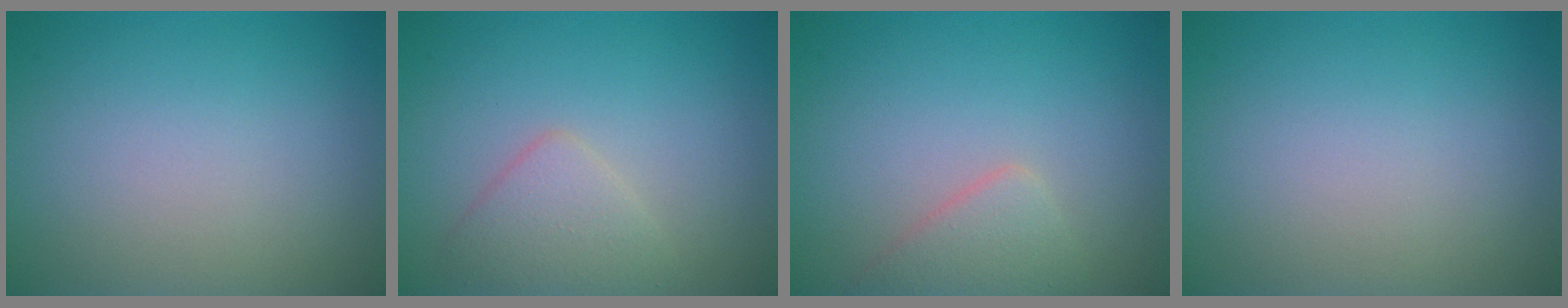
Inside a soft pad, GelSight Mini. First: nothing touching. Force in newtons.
{"total": 2.4, "press": 2.4, "slide": 0.1}
{"total": 2.3, "press": 2.3, "slide": 0.1}
{"total": 0.0}